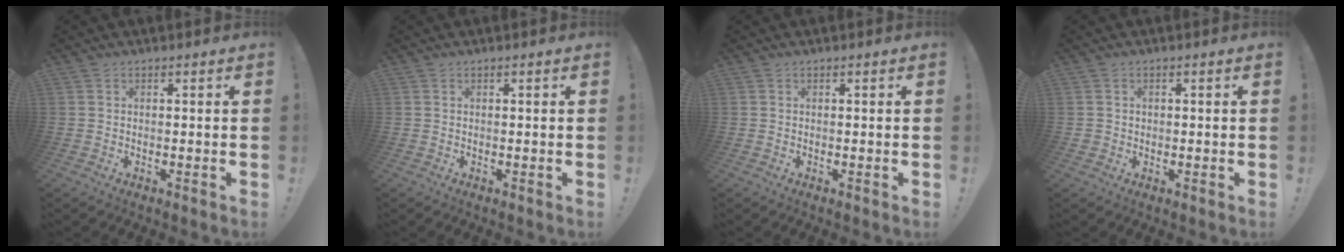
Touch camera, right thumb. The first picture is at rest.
{"total": 0.0}
{"total": 0.0}
{"total": 1.4, "force": [0.0, 1.4, 0.4], "torque": [-0.006, 0.004, -0.001]}